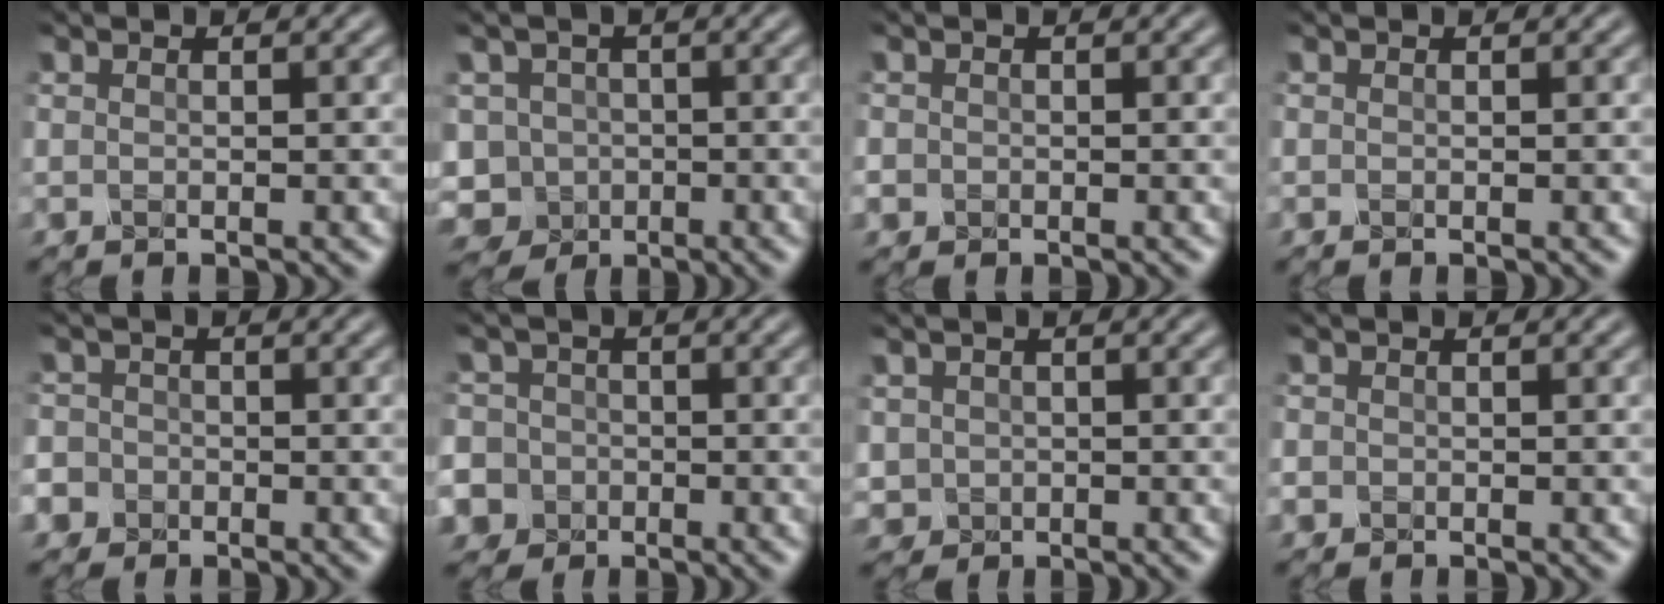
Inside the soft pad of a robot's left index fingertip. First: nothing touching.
{"total": 6.6, "force": [-2.6, 5.9, 1.7], "torque": [-0.027, -0.007, -0.062]}
{"total": 1.3, "force": [-0.3, 1.2, 0.3], "torque": [0.001, -0.007, -0.008]}
{"total": 0.0}
{"total": 5.6, "force": [-2.5, 4.9, 1.0], "torque": [-0.024, -0.008, -0.069]}
{"total": 8.9, "force": [-3.1, 8.1, 1.7], "torque": [-0.051, -0.003, -0.093]}
{"total": 1.5, "force": [0.0, 1.5, 0.1], "torque": [0.002, -0.003, 0.001]}
{"total": 0.9, "force": [-0.3, 0.9, 0.2], "torque": [0.001, -0.006, -0.008]}